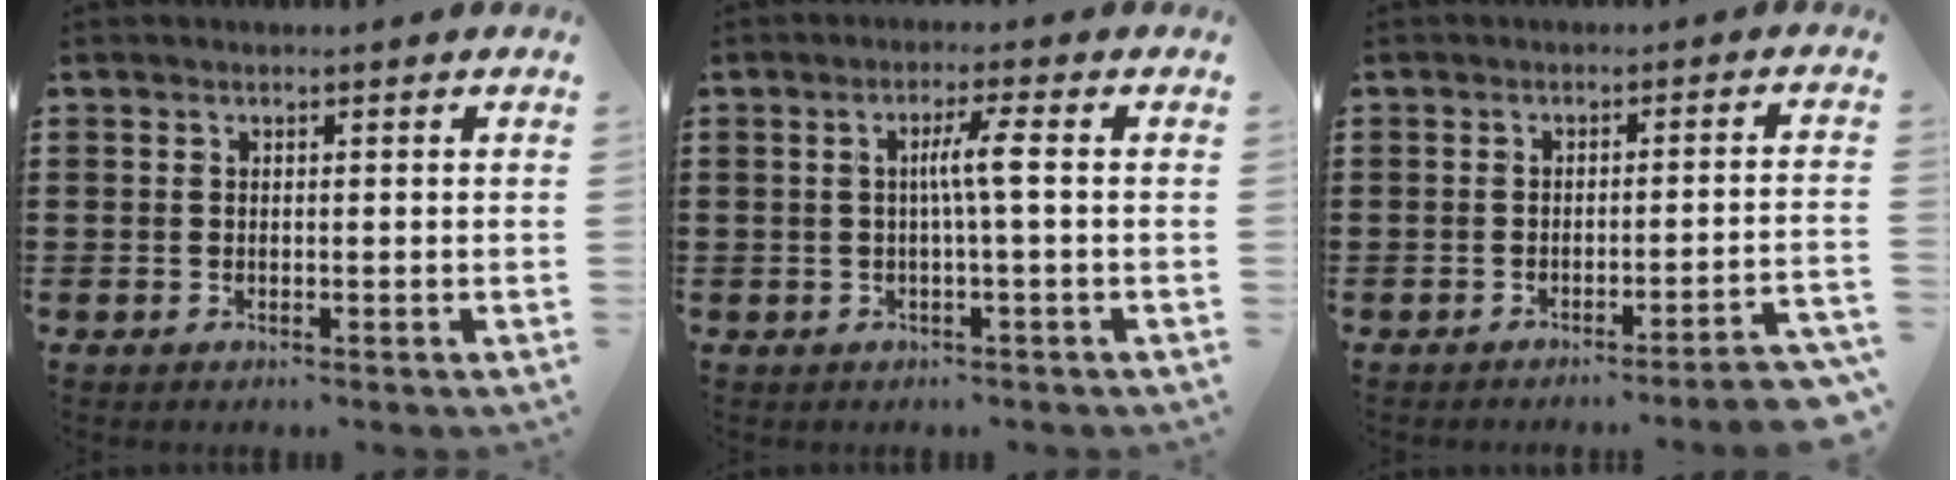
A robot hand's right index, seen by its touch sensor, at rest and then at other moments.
{"total": 3.9, "force": [-0.1, -0.3, 3.9], "torque": [-0.074, -0.002, -0.007]}
{"total": 3.2, "force": [-2.6, -0.6, 1.8], "torque": [-0.030, -0.013, -0.053]}